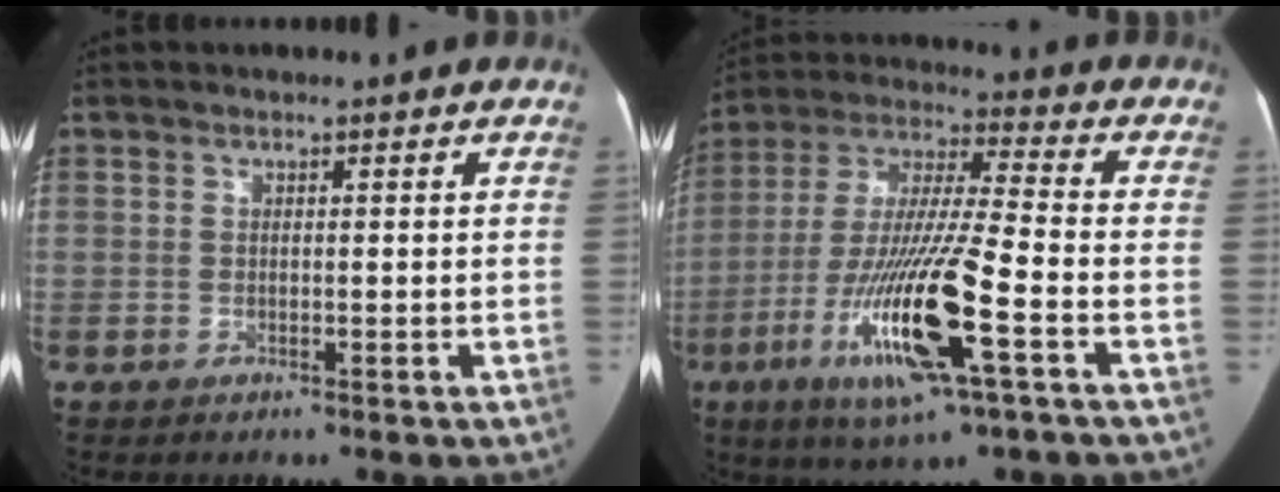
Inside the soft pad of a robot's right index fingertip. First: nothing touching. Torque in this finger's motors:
{"motor_torque": [1.97, -0.17, 0.67, 0.21]}